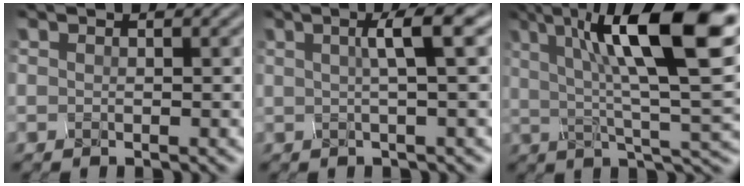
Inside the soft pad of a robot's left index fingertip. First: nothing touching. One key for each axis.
{"total": 2.9, "fx": 0.7, "fy": -0.2, "fz": 2.8, "tx": -0.049, "ty": 0.010, "tz": 0.021}
{"total": 13.9, "fx": 4.9, "fy": 3.2, "fz": 12.6, "tx": -0.197, "ty": 0.013, "tz": 0.095}